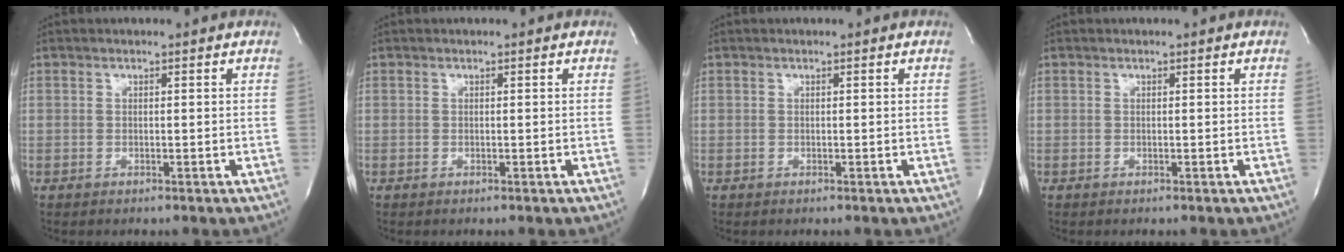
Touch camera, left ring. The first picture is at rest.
{"total": 0.0}
{"total": 0.0}
{"total": 0.0}